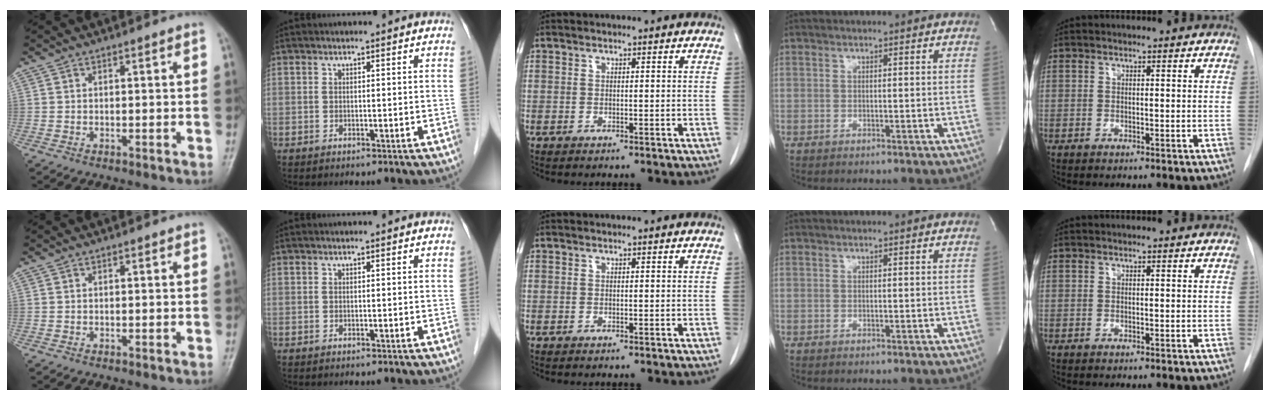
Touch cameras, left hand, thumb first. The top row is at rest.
{}